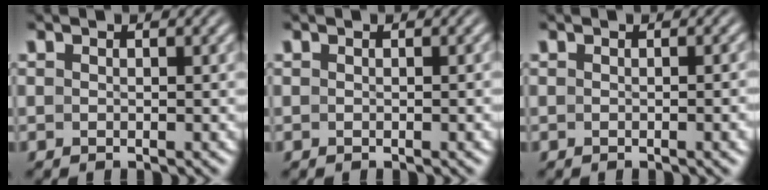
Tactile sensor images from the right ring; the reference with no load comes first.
{"total": 0.0}
{"total": 0.7, "force": [-0.3, -0.2, 0.5], "torque": [-0.008, 0.007, -0.007]}